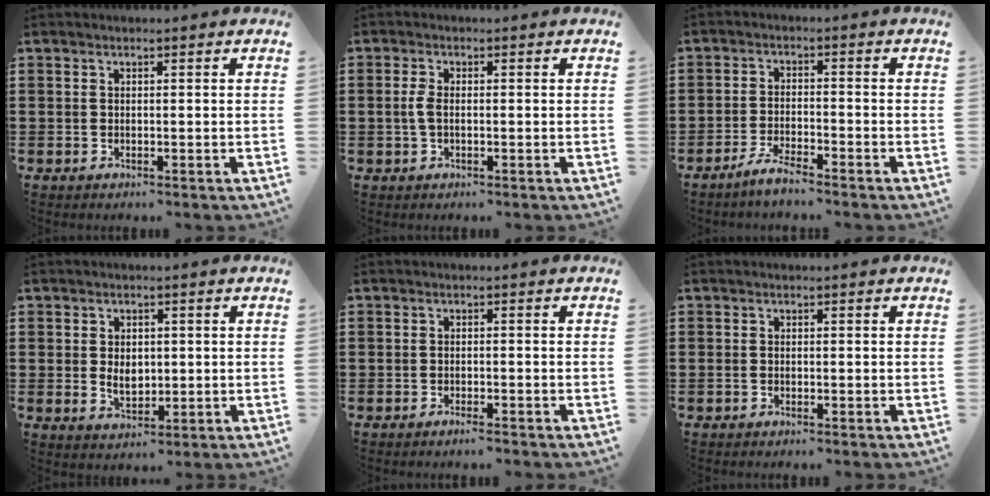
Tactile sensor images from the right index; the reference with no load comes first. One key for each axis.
{"total": 2.6, "fx": -0.2, "fy": 1.1, "fz": 2.4, "tx": -0.060, "ty": -0.002, "tz": -0.010}
{"total": 3.4, "fx": -3.1, "fy": 0.0, "fz": 1.4, "tx": -0.032, "ty": 0.002, "tz": -0.060}
{"total": 3.5, "fx": 0.1, "fy": 2.5, "fz": 2.5, "tx": -0.045, "ty": 0.006, "tz": -0.001}
{"total": 1.3, "fx": -1.1, "fy": 0.0, "fz": 0.6, "tx": -0.012, "ty": -0.002, "tz": -0.020}
{"total": 0.5, "fx": -0.5, "fy": 0.0, "fz": 0.2, "tx": -0.007, "ty": -0.004, "tz": -0.008}